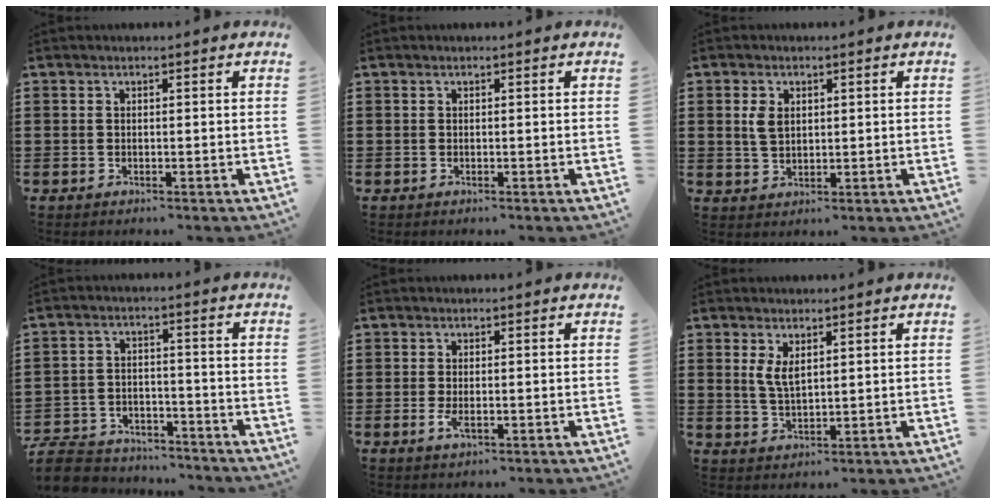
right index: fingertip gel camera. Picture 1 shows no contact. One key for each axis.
{"total": 0.0}
{"total": 3.3, "fx": 0.9, "fy": 2.0, "fz": 2.4, "tx": -0.053, "ty": 0.006, "tz": 0.016}
{"total": 6.7, "fx": -6.4, "fy": 1.5, "fz": 1.1, "tx": -0.031, "ty": 0.010, "tz": -0.128}
{"total": 2.1, "fx": -0.5, "fy": 0.7, "fz": 1.9, "tx": -0.050, "ty": -0.010, "tz": -0.013}
{"total": 3.4, "fx": 1.4, "fy": 1.5, "fz": 2.7, "tx": -0.057, "ty": 0.003, "tz": 0.026}